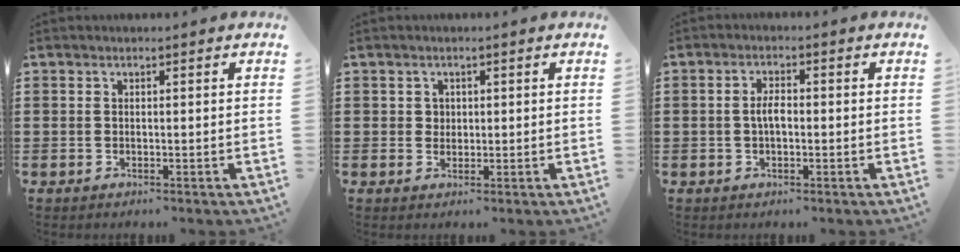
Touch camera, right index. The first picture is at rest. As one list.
[{"total": 1.4, "force": [0.4, 1.3, 0.3], "torque": [-0.010, 0.007, 0.007]}, {"total": 2.7, "force": [-0.2, 1.2, 2.4], "torque": [-0.053, 0.000, -0.008]}]